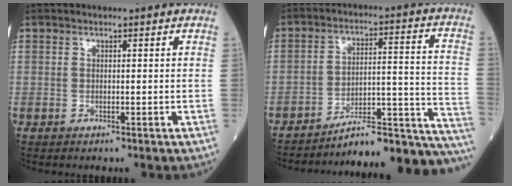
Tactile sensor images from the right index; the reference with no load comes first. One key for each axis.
{"total": 20.2, "fx": -19.0, "fy": 1.0, "fz": 6.9, "tx": -0.027, "ty": 0.046, "tz": -0.263}